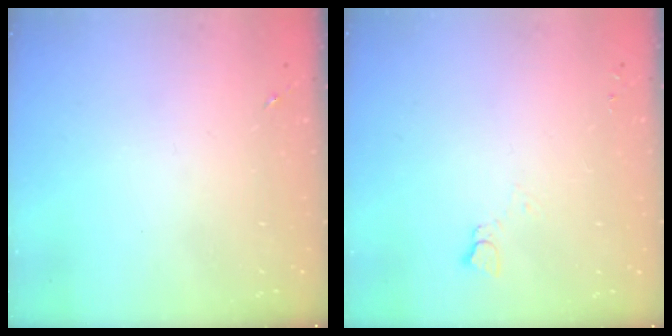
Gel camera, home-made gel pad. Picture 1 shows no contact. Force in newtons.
{"total": 2.8, "press": 2.7, "slide": 0.3}